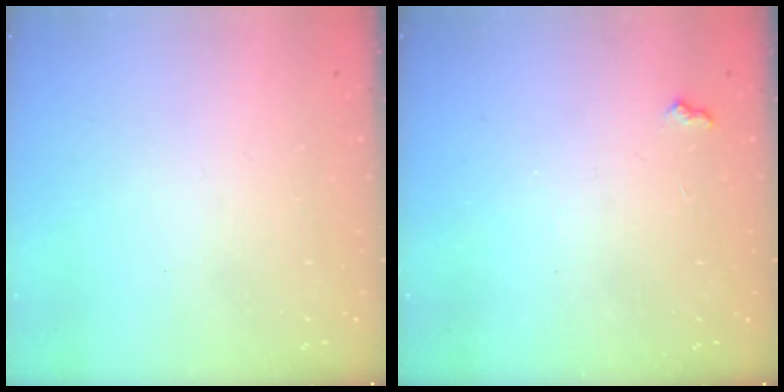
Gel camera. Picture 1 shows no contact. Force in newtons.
{"total": 4.8, "press": 4.8, "slide": 0.7}